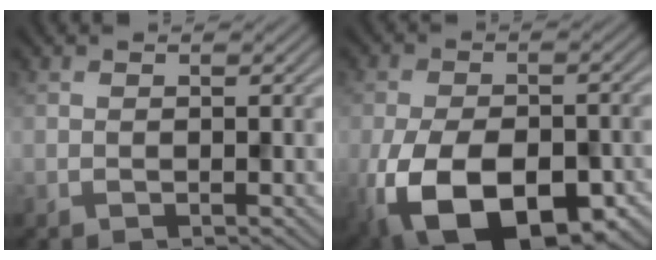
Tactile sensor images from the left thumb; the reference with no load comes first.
{"total": 16.0, "force": [-7.4, 9.1, 10.8], "torque": [-0.204, -0.047, -0.104]}